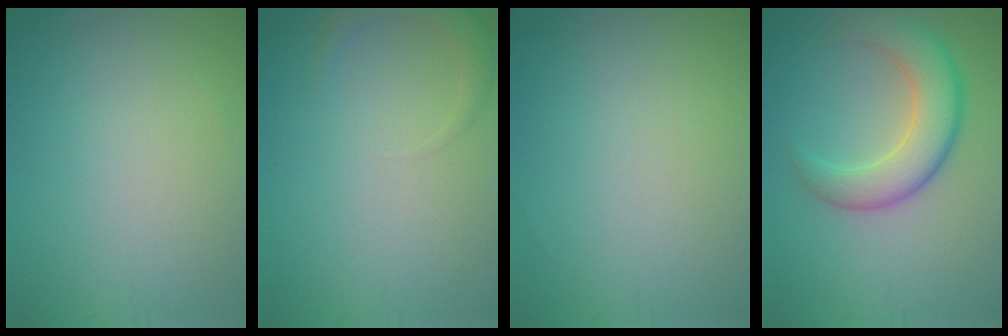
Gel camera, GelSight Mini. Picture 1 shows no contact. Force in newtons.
{"total": 2.3, "press": 2.3, "slide": 0.1}
{"total": 0.0}
{"total": 6.0, "press": 6.0, "slide": 0.3}